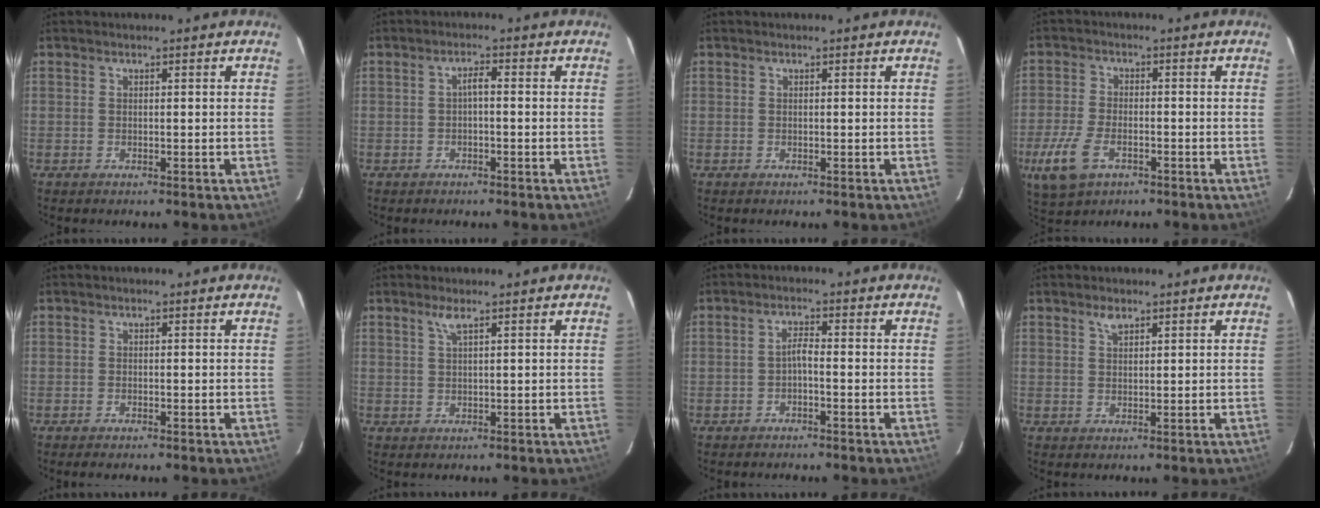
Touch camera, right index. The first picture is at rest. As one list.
[{"total": 1.7, "force": [-0.5, 0.4, 1.6], "torque": [-0.030, 0.009, -0.008]}, {"total": 0.0}, {"total": 9.3, "force": [-4.4, 5.1, 6.4], "torque": [-0.157, -0.013, -0.081]}, {"total": 1.1, "force": [-1.0, 0.3, 0.4], "torque": [-0.009, -0.004, -0.019]}, {"total": 1.6, "force": [1.0, -0.2, 1.2], "torque": [-0.026, 0.002, 0.022]}, {"total": 1.8, "force": [-1.1, 0.2, 1.4], "torque": [-0.029, 0.007, -0.020]}, {"total": 1.8, "force": [1.3, 0.8, 1.0], "torque": [-0.016, 0.004, 0.023]}]